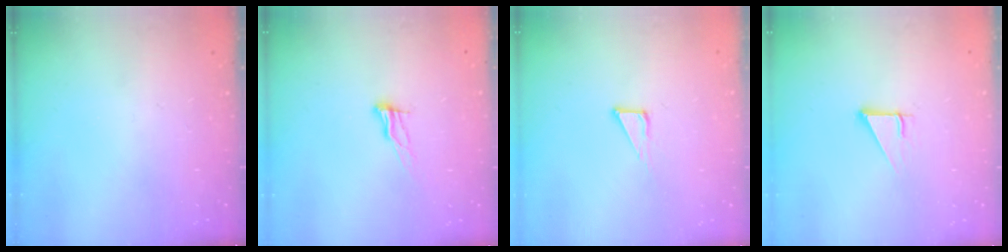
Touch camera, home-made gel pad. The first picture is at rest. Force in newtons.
{"total": 8.7, "press": 8.4, "slide": 2.4}
{"total": 3.5, "press": 3.5, "slide": 0.2}
{"total": 3.0, "press": 3.0, "slide": 0.1}